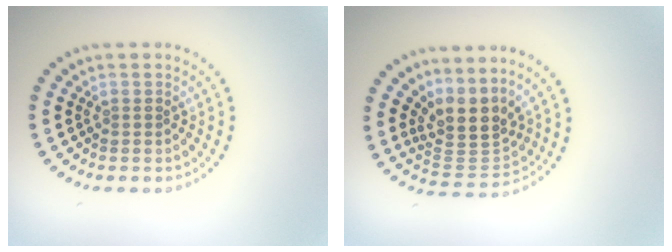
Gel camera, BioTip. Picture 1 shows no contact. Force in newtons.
{"total": 4.0, "press": 3.0, "slide": 2.6}